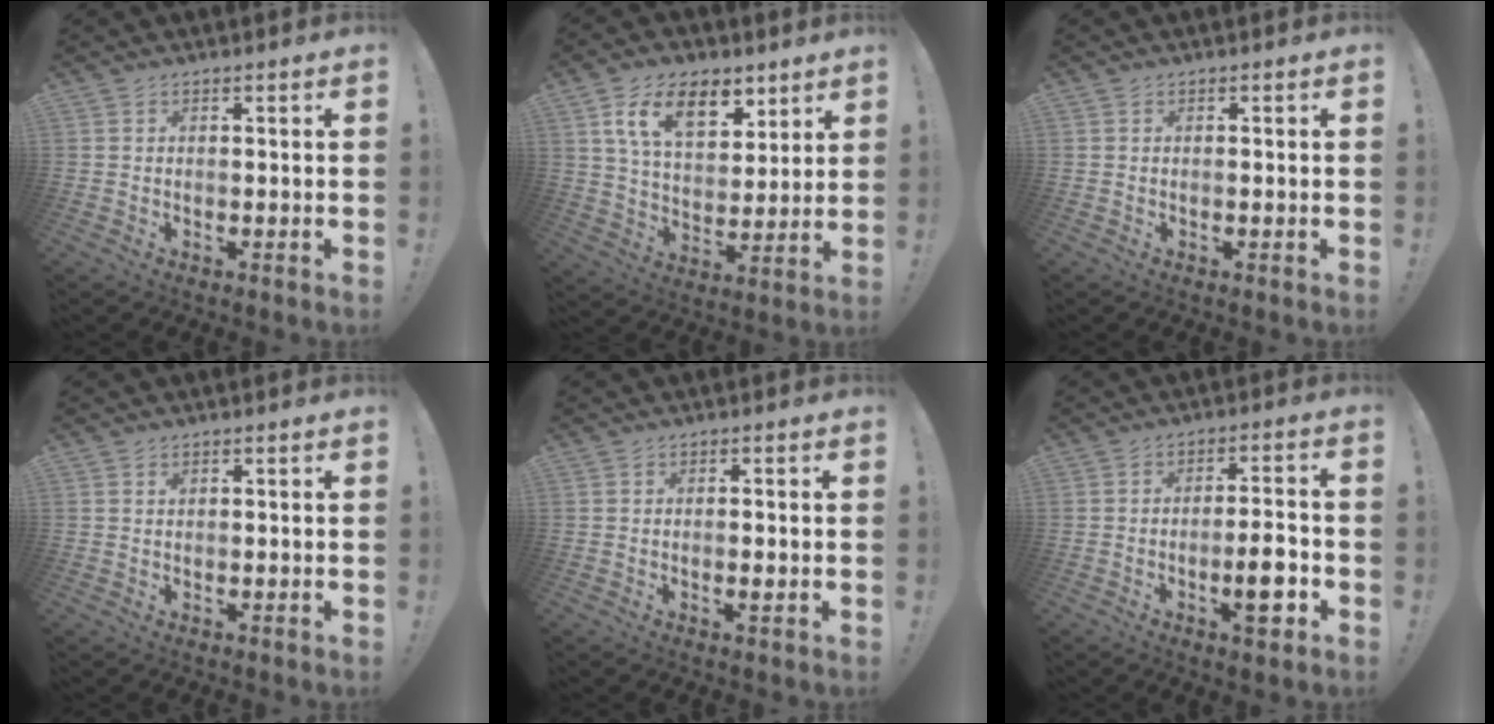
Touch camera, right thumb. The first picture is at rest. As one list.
[{"total": 15.6, "force": [8.4, 9.1, 9.5], "torque": [-0.156, -0.030, 0.152]}, {"total": 0.0}, {"total": 0.0}, {"total": 1.4, "force": [-0.6, 0.1, 1.2], "torque": [-0.019, 0.000, -0.011]}, {"total": 9.3, "force": [-3.6, 2.3, 8.3], "torque": [-0.114, 0.012, -0.058]}]